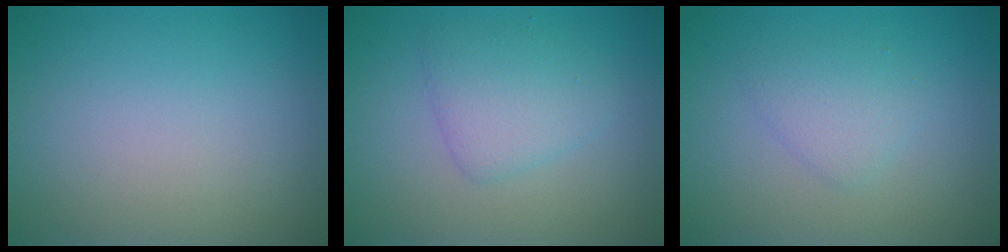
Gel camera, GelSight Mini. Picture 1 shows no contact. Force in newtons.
{"total": 2.9, "press": 2.9, "slide": 0.1}
{"total": 1.9, "press": 1.9, "slide": 0.2}